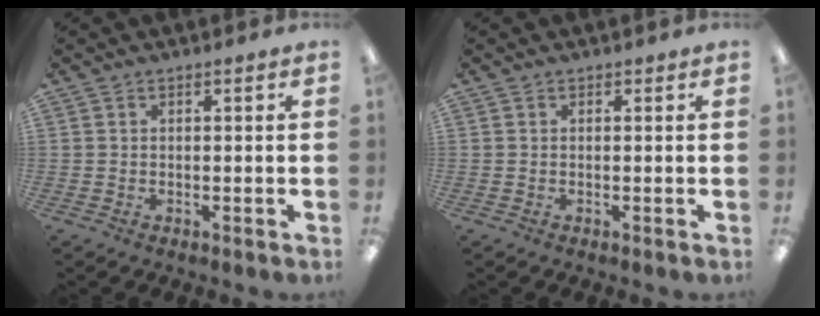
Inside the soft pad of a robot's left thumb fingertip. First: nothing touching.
{"total": 0.0}